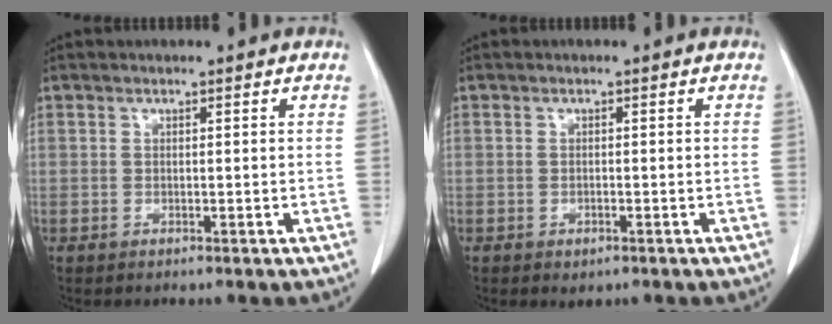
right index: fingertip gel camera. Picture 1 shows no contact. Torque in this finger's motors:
{"motor_torque": [0.35, -0.37, 0.03, 0.01]}